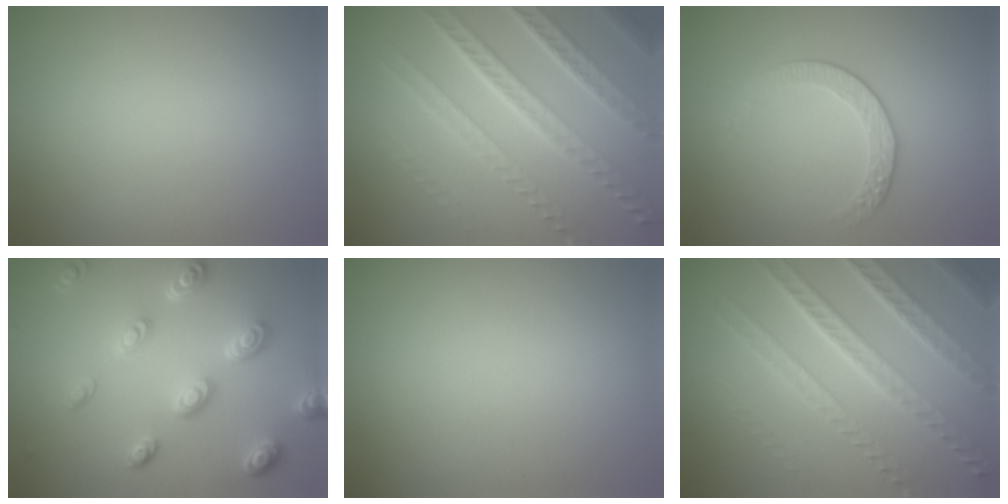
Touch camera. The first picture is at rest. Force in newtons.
{"total": 7.5, "press": 5.3, "slide": 5.3}
{"total": 1.8, "press": 1.3, "slide": 1.3}
{"total": 4.7, "press": 3.6, "slide": 3.1}
{"total": 0.0}
{"total": 7.5, "press": 5.3, "slide": 5.3}